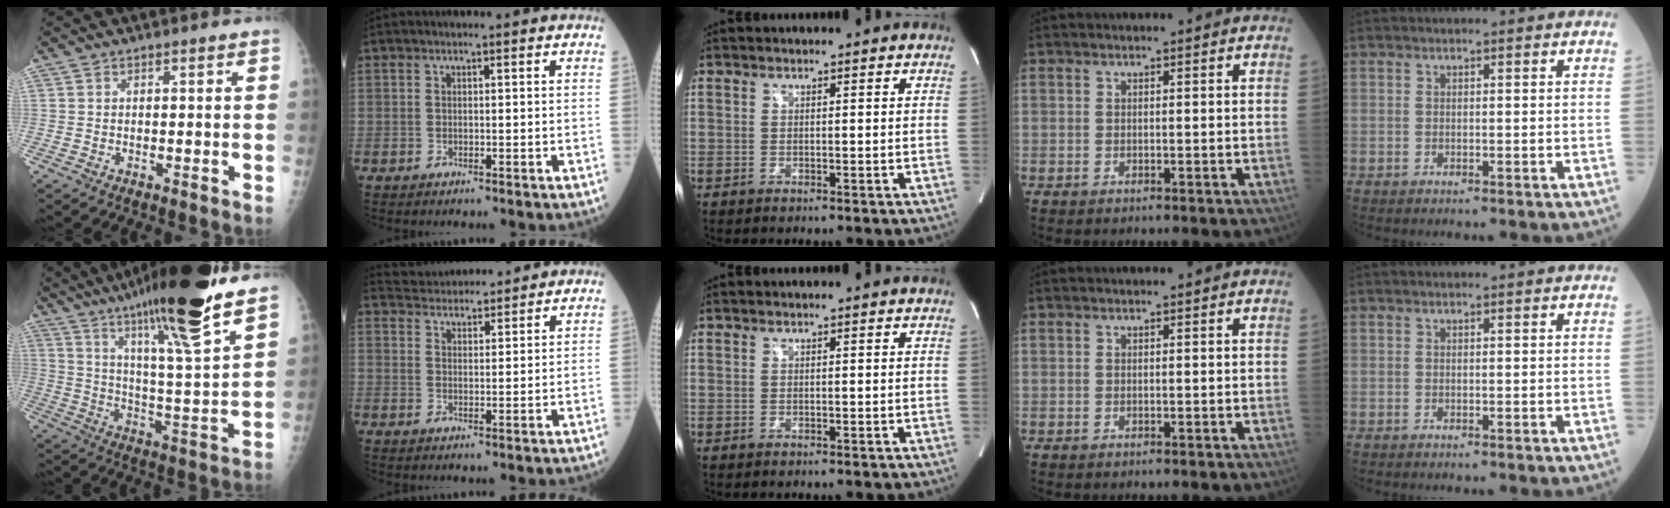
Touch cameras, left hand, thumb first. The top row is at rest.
{"thumb": {"total": 23.1, "force": [16.5, 1.9, 16.1], "torque": [-0.246, -0.063, 0.265]}, "index": {"total": 8.0, "force": [7.9, 1.1, 1.1], "torque": [-0.023, 0.027, 0.121]}}